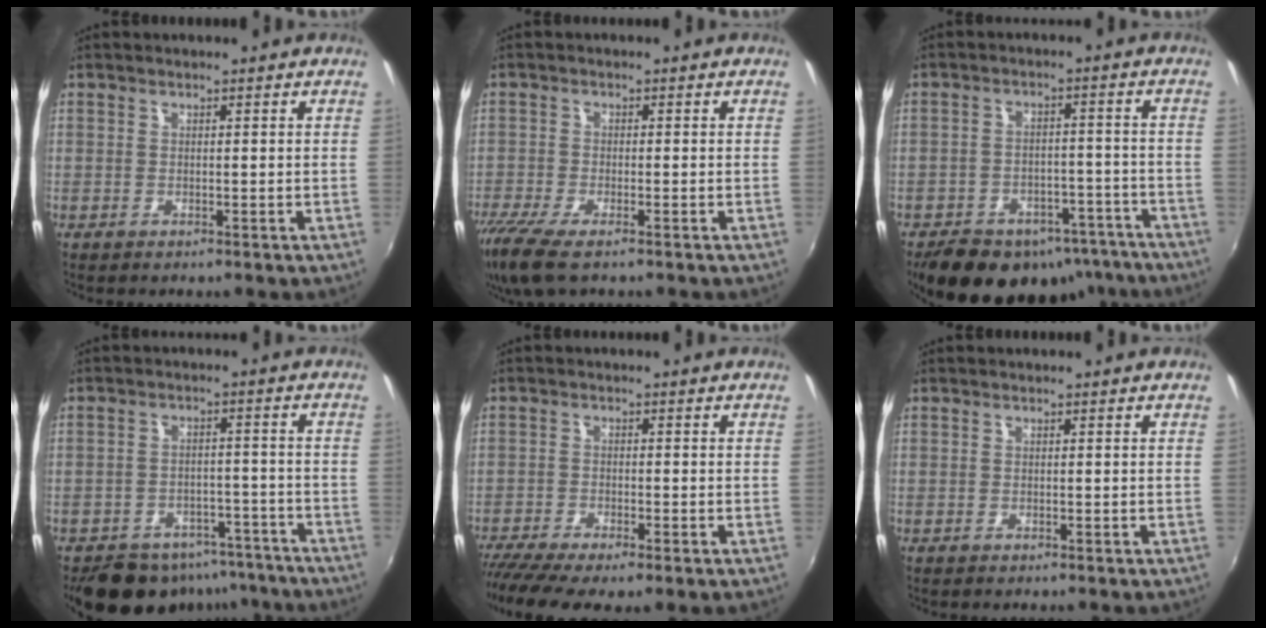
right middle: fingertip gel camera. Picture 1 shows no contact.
{"total": 9.2, "force": [-6.6, 2.4, 6.0], "torque": [-0.144, -0.045, -0.127]}
{"total": 18.8, "force": [-14.1, 9.8, 7.6], "torque": [-0.153, 0.017, -0.169]}
{"total": 14.6, "force": [-11.4, 7.6, 5.1], "torque": [-0.112, 0.012, -0.140]}
{"total": 8.3, "force": [-6.2, 1.5, 5.3], "torque": [-0.123, -0.043, -0.108]}
{"total": 0.0}